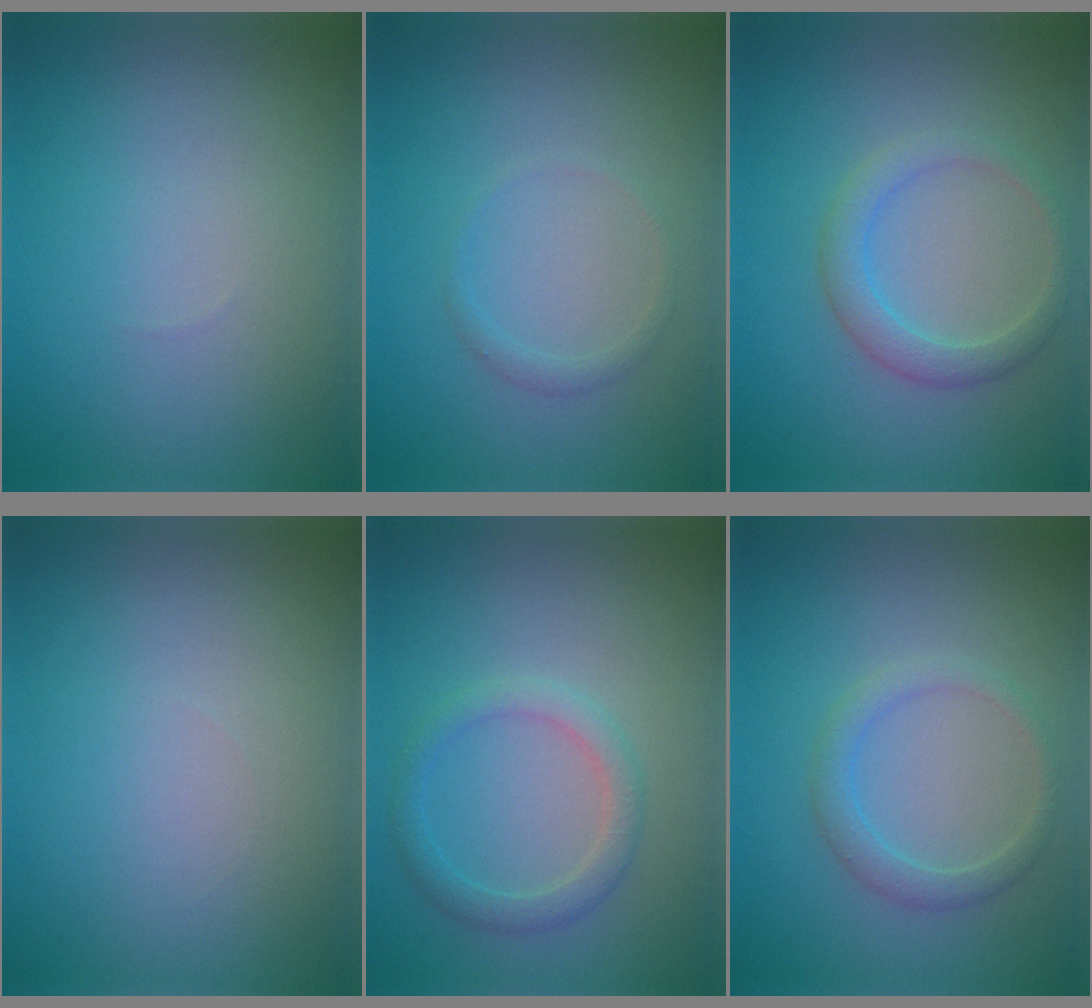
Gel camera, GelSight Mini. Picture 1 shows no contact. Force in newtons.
{"total": 0.9, "press": 0.8, "slide": 0.1}
{"total": 2.6, "press": 2.5, "slide": 0.2}
{"total": 0.0}
{"total": 2.2, "press": 2.1, "slide": 0.2}
{"total": 2.0, "press": 2.0, "slide": 0.1}